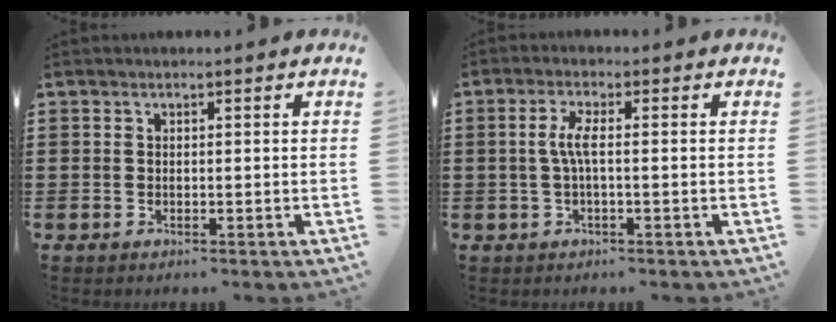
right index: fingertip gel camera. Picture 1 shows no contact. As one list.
[{"total": 3.4, "force": [-0.2, 0.6, 3.3], "torque": [-0.077, -0.002, -0.012]}]